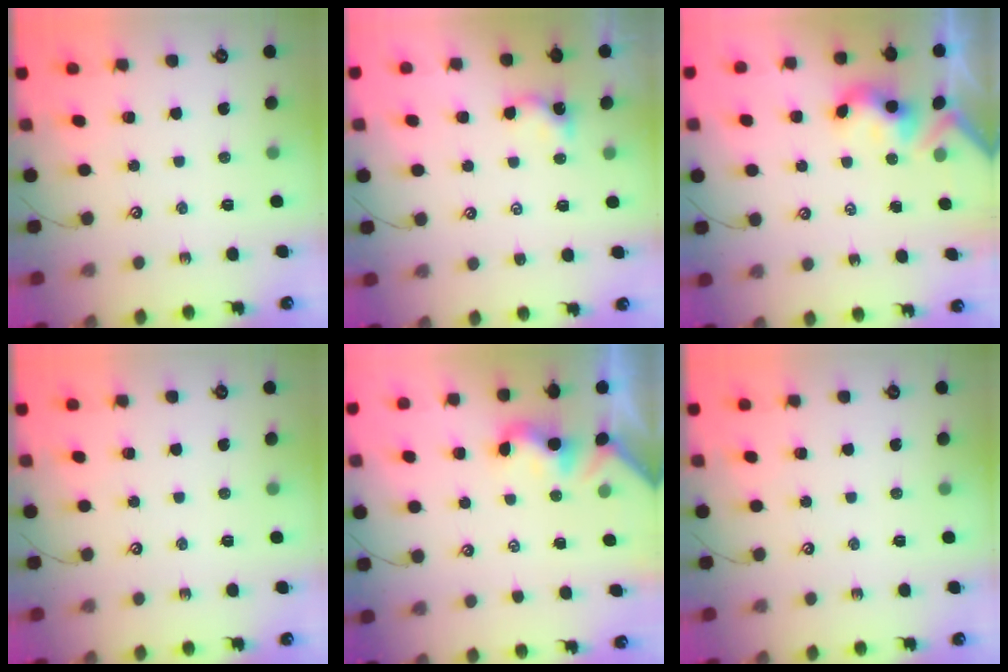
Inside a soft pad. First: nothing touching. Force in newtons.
{"total": 0.0}
{"total": 3.5, "press": 3.4, "slide": 0.4}
{"total": 0.0}
{"total": 1.8, "press": 1.8, "slide": 0.5}
{"total": 0.0}